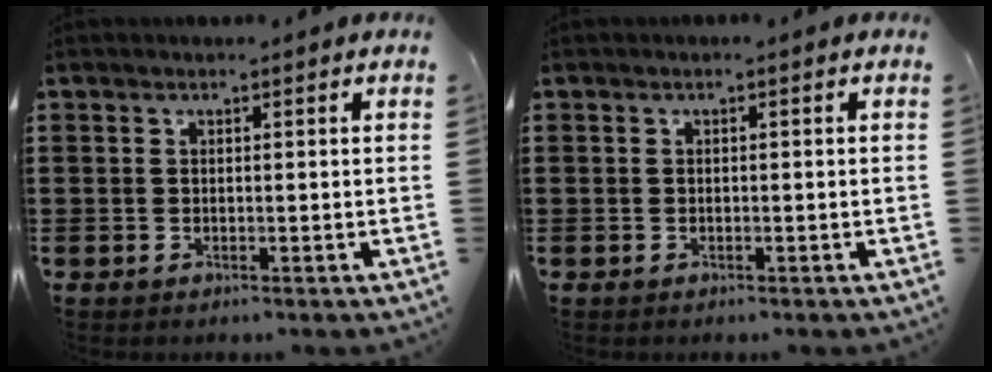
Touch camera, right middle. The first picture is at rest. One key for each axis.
{"total": 0.0}